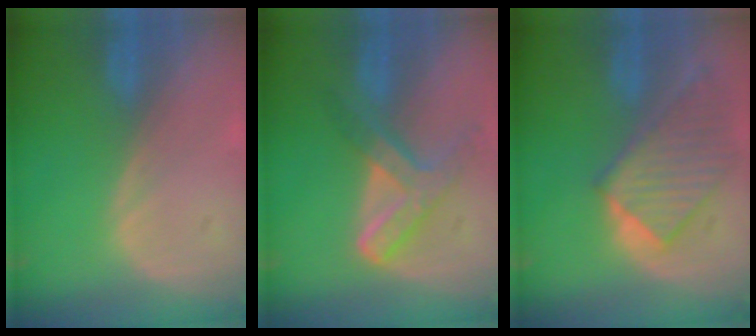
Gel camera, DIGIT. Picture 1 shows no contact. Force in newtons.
{"total": 7.2, "press": 6.2, "slide": 3.8}
{"total": 9.1, "press": 8.0, "slide": 4.4}